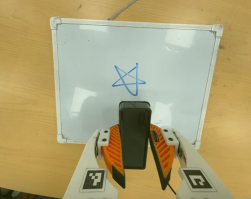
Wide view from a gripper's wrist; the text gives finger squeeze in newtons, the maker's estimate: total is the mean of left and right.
{"total": 9.4, "left": 7.7, "right": 11.2}